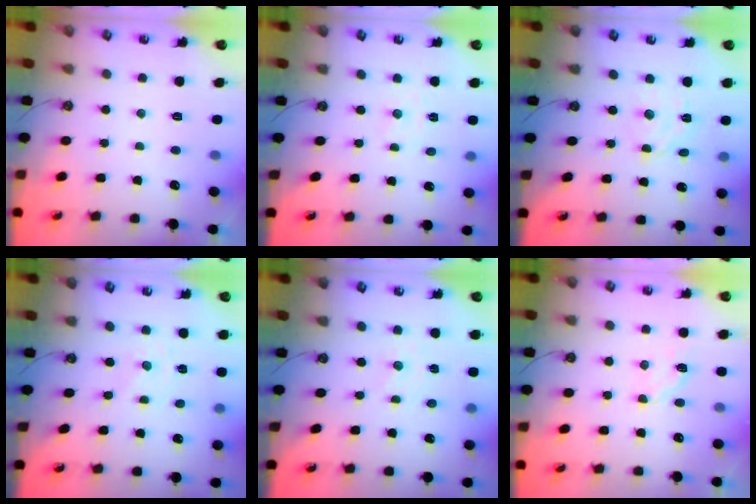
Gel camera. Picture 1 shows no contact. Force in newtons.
{"total": 4.4, "press": 4.3, "slide": 0.5}
{"total": 7.2, "press": 7.1, "slide": 0.5}
{"total": 0.0}
{"total": 1.8, "press": 1.8, "slide": 0.3}
{"total": 4.2, "press": 4.0, "slide": 1.2}